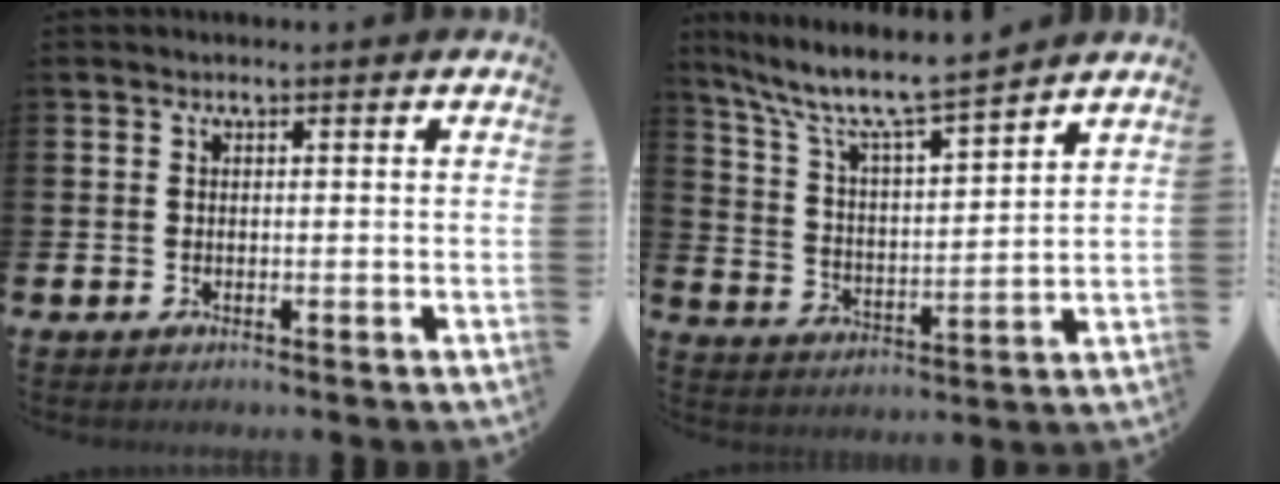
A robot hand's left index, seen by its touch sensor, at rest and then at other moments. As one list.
[{"total": 8.7, "force": [7.9, 0.7, 3.5], "torque": [-0.101, -0.056, 0.133]}]